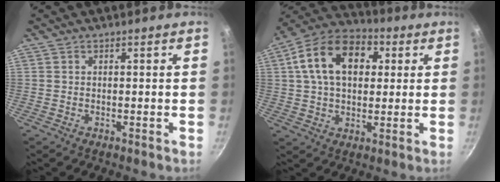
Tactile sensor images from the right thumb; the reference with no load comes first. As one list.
[{"total": 16.5, "force": [4.1, 11.0, 11.5], "torque": [-0.175, 0.018, 0.053]}]